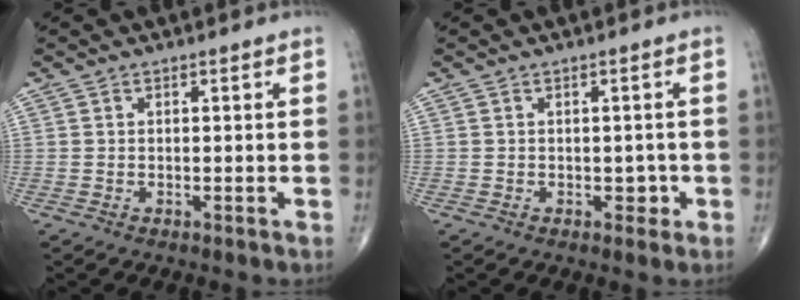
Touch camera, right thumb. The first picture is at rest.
{"total": 1.8, "force": [-0.5, 1.3, 1.1], "torque": [0.004, 0.004, -0.007]}